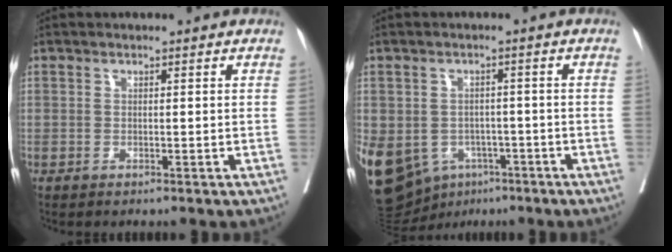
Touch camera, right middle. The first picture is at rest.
{"total": 24.4, "force": [-10.2, 19.2, 11.1], "torque": [-0.357, -0.013, -0.139]}